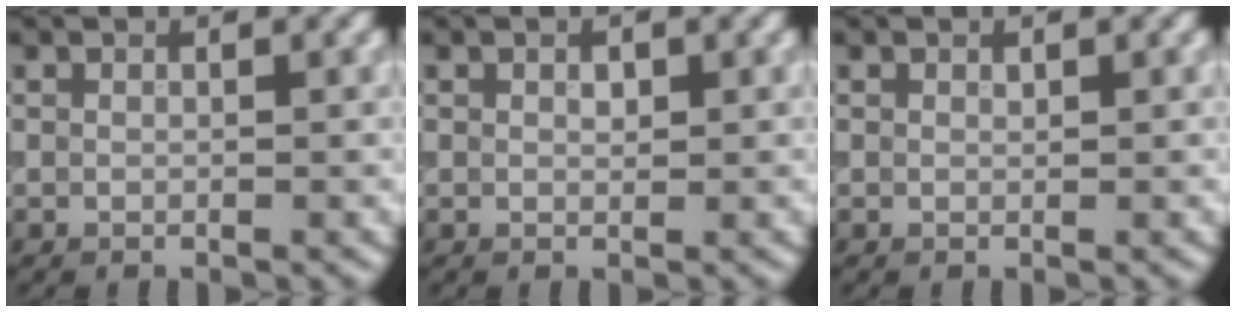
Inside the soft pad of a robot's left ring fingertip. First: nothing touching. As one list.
[{"total": 0.8, "force": [0.4, 0.5, 0.5], "torque": [-0.012, 0.000, 0.006]}, {"total": 0.0}]